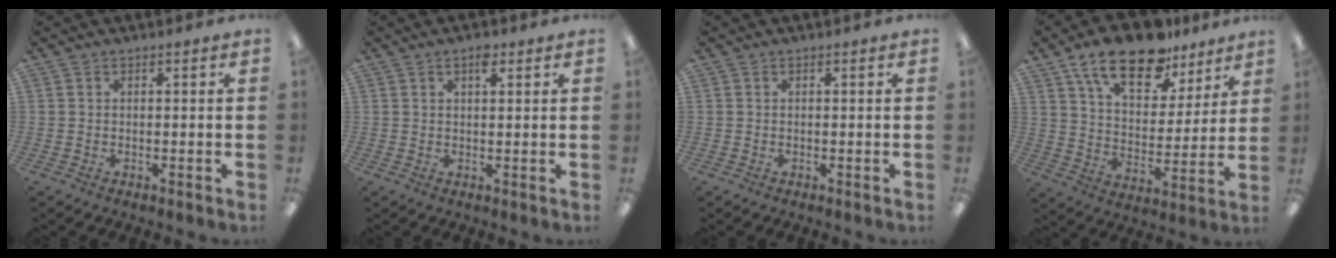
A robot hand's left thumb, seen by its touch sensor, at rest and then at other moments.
{"total": 2.8, "force": [1.8, 1.1, 1.9], "torque": [-0.026, -0.003, 0.027]}
{"total": 0.0}
{"total": 18.2, "force": [12.6, 8.3, 10.1], "torque": [-0.168, -0.064, 0.218]}